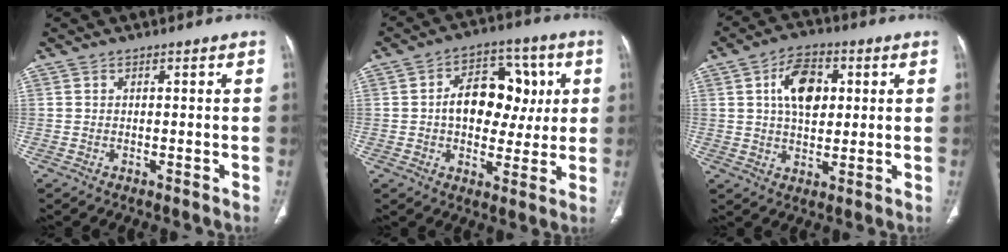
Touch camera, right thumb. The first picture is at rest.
{"total": 14.1, "force": [1.4, 10.0, 9.8], "torque": [-0.095, 0.020, 0.019]}
{"total": 10.0, "force": [2.6, 6.2, 7.4], "torque": [-0.101, 0.000, 0.041]}